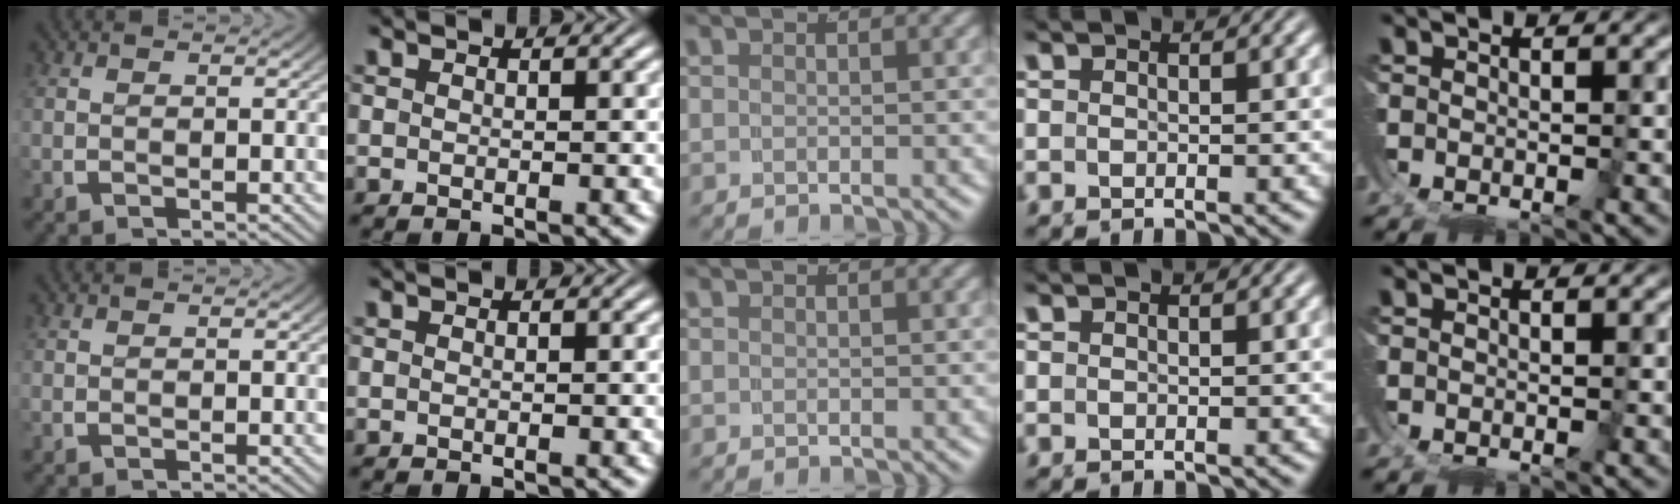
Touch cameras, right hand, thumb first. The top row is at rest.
{}